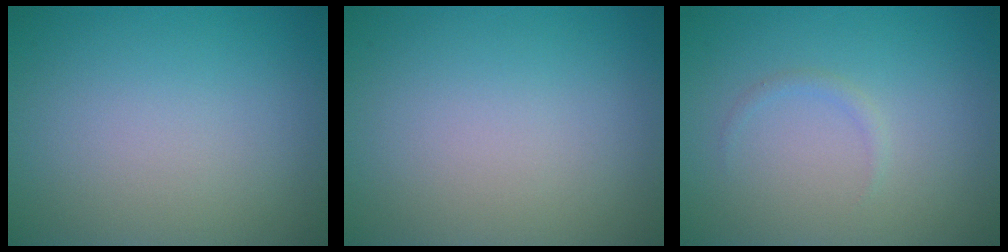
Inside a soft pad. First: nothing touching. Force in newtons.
{"total": 0.0}
{"total": 0.7, "press": 0.7, "slide": 0.1}